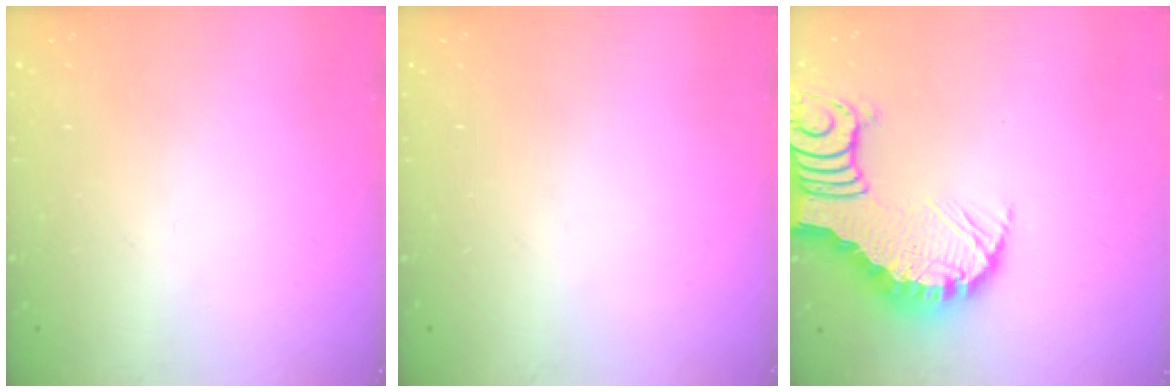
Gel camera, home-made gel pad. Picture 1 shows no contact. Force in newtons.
{"total": 0.0}
{"total": 7.7, "press": 7.6, "slide": 0.8}